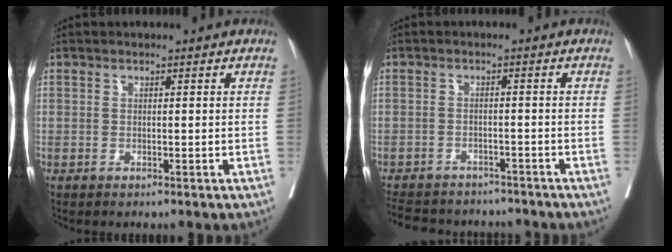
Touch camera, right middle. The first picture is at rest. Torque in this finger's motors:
{"motor_torque": [0.70, -0.77, 0.08, 0.04]}